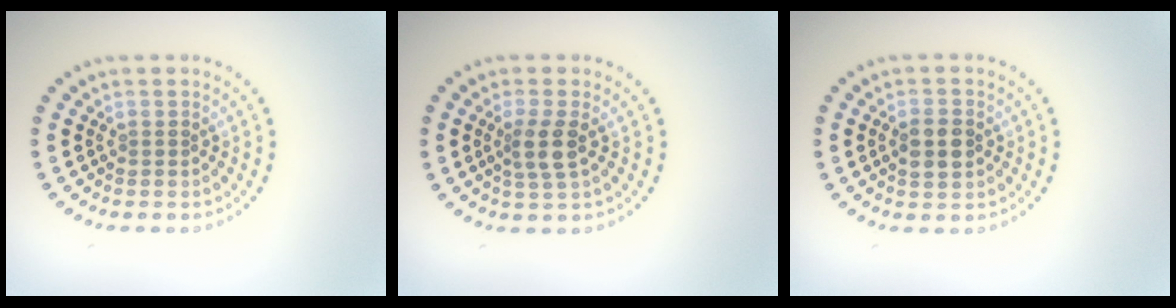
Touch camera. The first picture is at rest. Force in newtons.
{"total": 2.4, "press": 2.0, "slide": 1.3}
{"total": 2.6, "press": 2.6, "slide": 0.1}